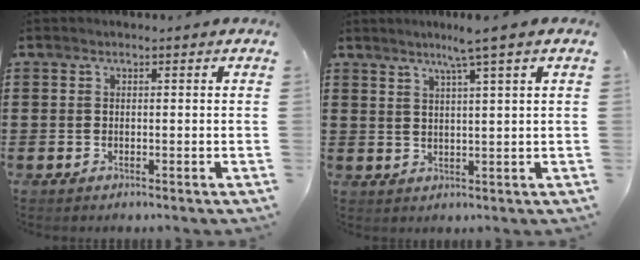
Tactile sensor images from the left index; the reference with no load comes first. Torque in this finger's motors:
{"motor_torque": [2.14, 0.00, 0.18, 0.08]}